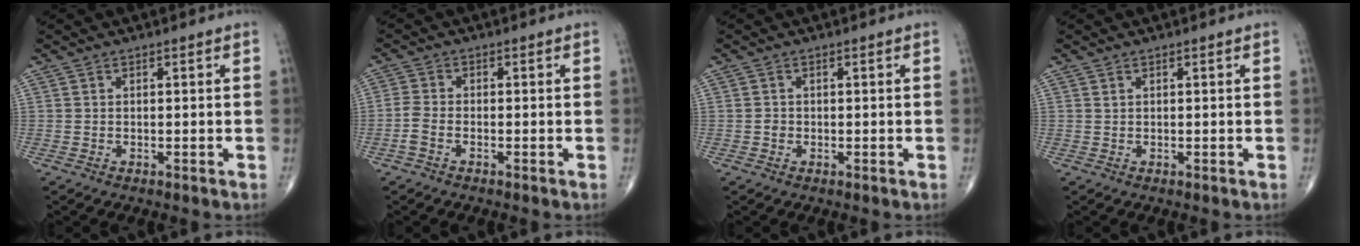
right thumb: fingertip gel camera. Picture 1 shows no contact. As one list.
[{"total": 2.8, "force": [-1.3, 1.4, 2.0], "torque": [-0.054, 0.011, -0.033]}, {"total": 0.9, "force": [-0.2, 0.8, 0.3], "torque": [0.000, 0.004, -0.006]}, {"total": 0.0}]